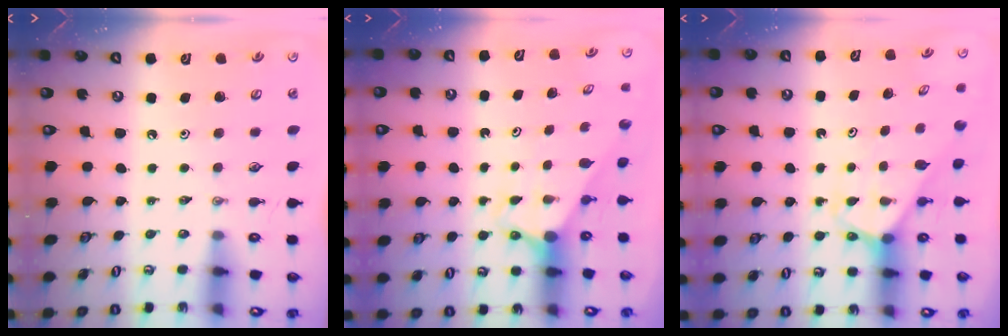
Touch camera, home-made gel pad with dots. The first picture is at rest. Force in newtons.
{"total": 2.8, "press": 2.8, "slide": 0.0}
{"total": 2.8, "press": 2.8, "slide": 0.1}